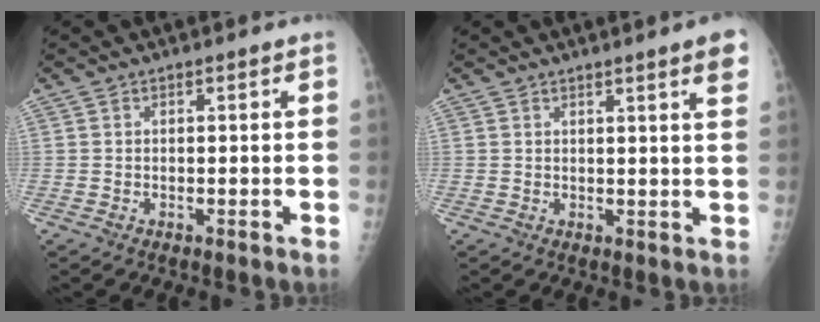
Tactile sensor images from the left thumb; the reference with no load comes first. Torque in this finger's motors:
{"motor_torque": [-0.40, 0.01, -0.06, -0.09, 0.03]}